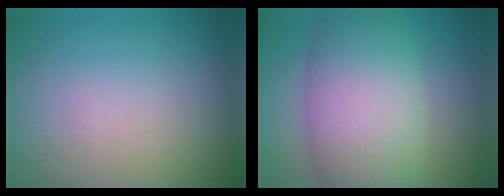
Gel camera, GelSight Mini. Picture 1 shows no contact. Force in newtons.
{"total": 10.0, "press": 10.0, "slide": 0.3}